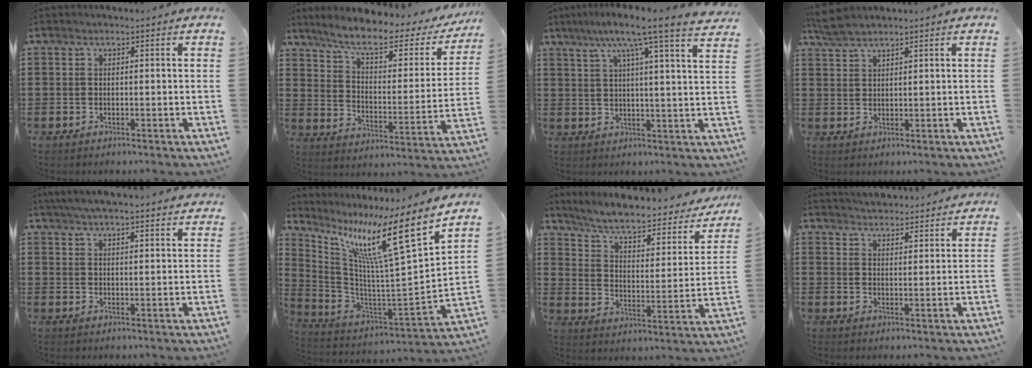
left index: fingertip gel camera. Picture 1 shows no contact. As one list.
[{"total": 7.7, "force": [5.9, 1.3, 4.7], "torque": [-0.105, -0.031, 0.096]}, {"total": 8.9, "force": [6.5, -0.7, 6.0], "torque": [-0.123, -0.029, 0.099]}, {"total": 3.0, "force": [2.6, 0.4, 1.4], "torque": [-0.035, 0.000, 0.050]}, {"total": 4.4, "force": [4.2, -0.3, 1.3], "torque": [-0.037, -0.013, 0.076]}, {"total": 14.9, "force": [9.1, 1.1, 11.7], "torque": [-0.220, -0.069, 0.132]}, {"total": 6.4, "force": [5.4, 0.8, 3.4], "torque": [-0.088, -0.034, 0.087]}, {"total": 3.7, "force": [3.7, -0.1, 0.0], "torque": [-0.012, -0.020, 0.068]}]